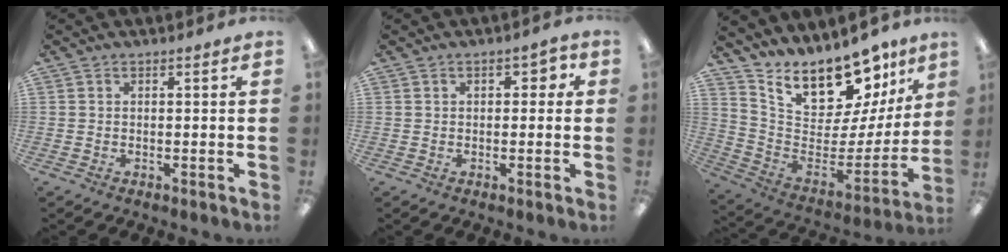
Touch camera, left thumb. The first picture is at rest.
{"total": 3.8, "force": [1.1, 2.1, 3.0], "torque": [-0.037, 0.002, 0.011]}
{"total": 19.2, "force": [15.8, 7.9, 7.4], "torque": [-0.121, -0.122, 0.280]}